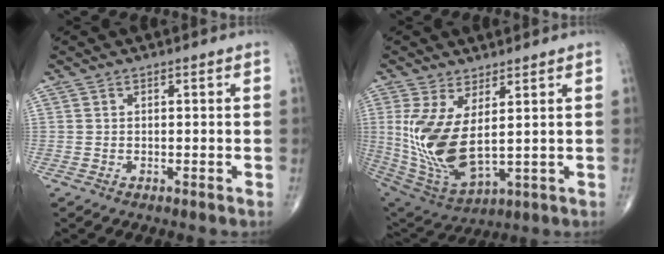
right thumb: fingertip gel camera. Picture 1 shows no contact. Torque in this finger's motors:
{"motor_torque": [-0.03, 0.53, 0.77, 0.49, 0.47]}